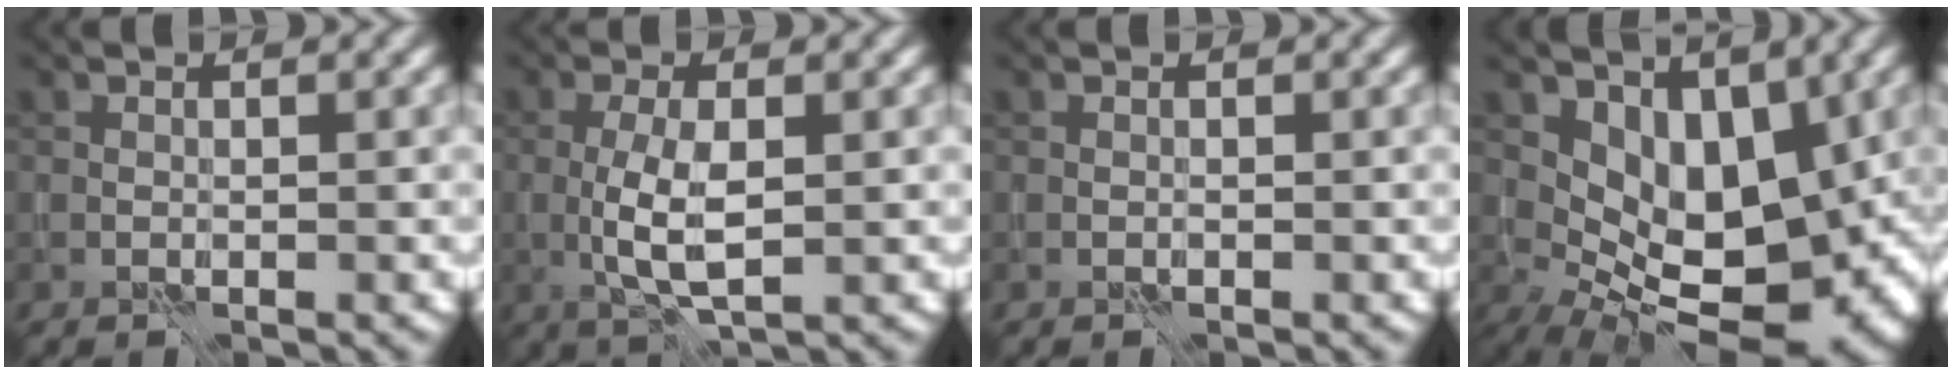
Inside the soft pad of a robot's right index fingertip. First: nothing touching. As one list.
[{"total": 3.9, "force": [-0.3, 1.2, 3.7], "torque": [-0.081, -0.002, -0.007]}, {"total": 0.0}, {"total": 9.6, "force": [1.4, 5.5, 7.7], "torque": [-0.114, -0.020, 0.033]}]